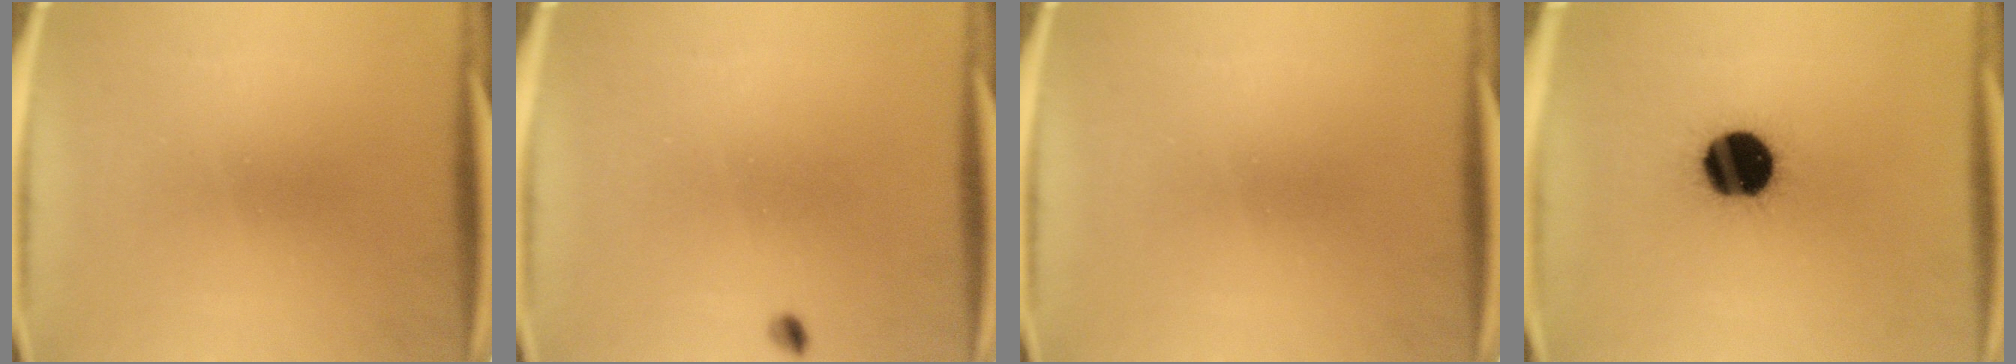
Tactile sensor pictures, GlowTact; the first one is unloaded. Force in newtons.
{"total": 1.0}
{"total": 0.0}
{"total": 17.1}